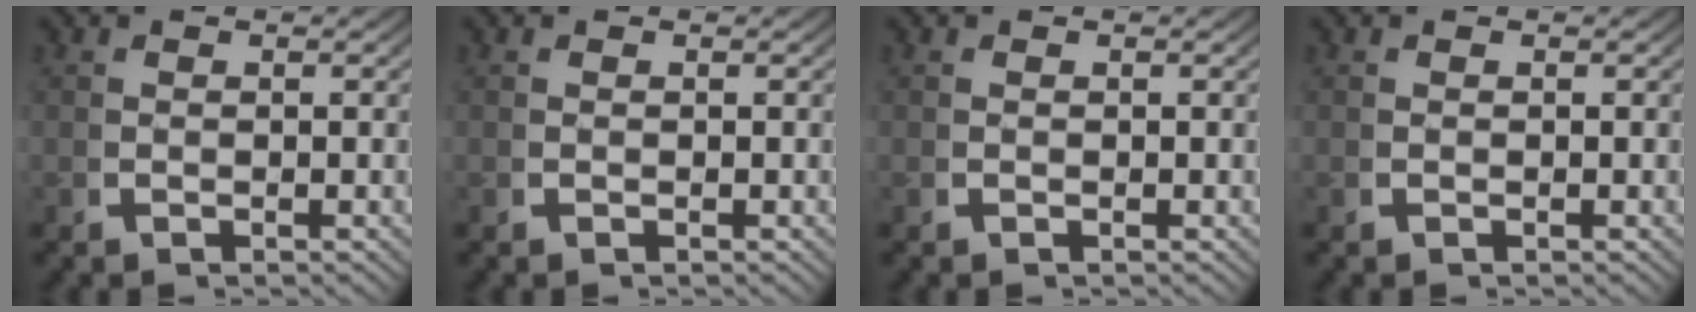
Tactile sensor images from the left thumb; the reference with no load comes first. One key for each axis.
{"total": 0.0}
{"total": 0.0}
{"total": 0.0}